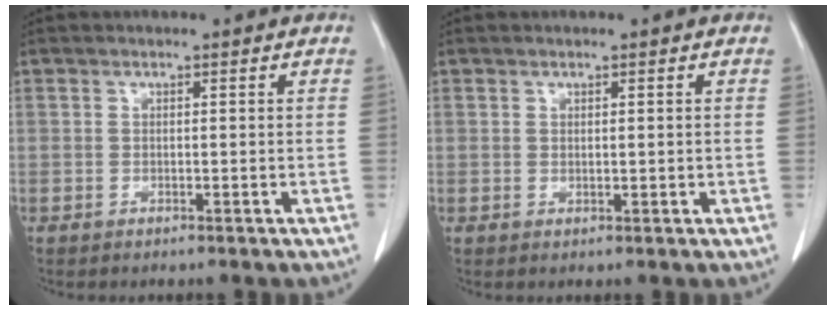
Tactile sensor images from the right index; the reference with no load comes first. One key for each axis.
{"total": 0.7, "fx": 0.2, "fy": 0.3, "fz": 0.6, "tx": -0.013, "ty": -0.004, "tz": 0.006}